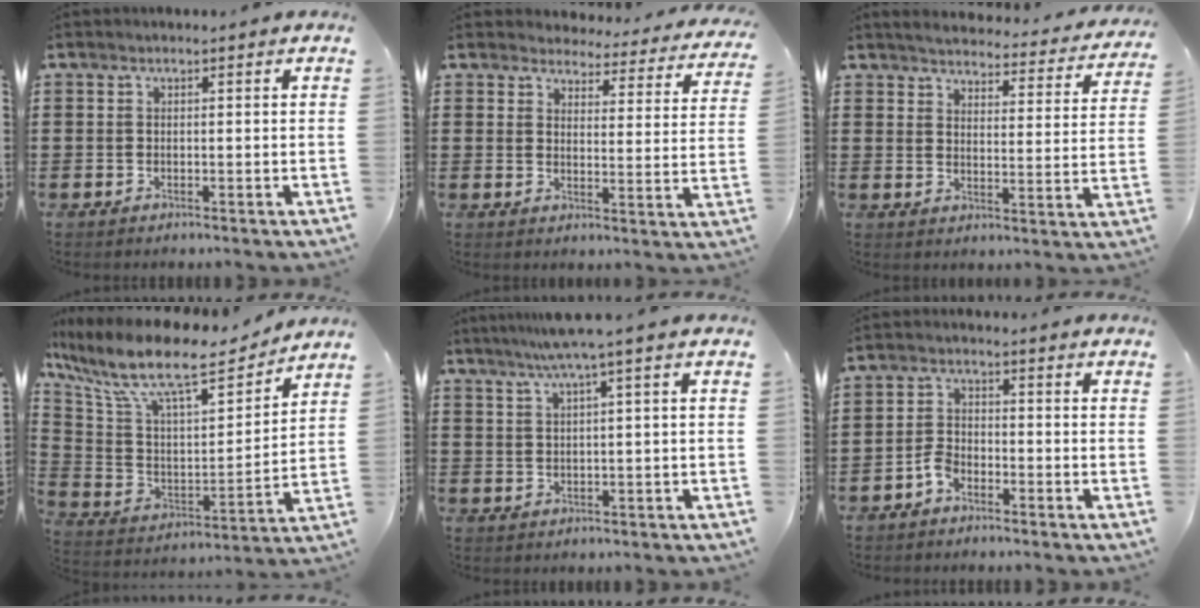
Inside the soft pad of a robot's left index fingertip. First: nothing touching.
{"total": 4.0, "force": [3.9, 0.5, 0.4], "torque": [-0.023, -0.034, 0.064]}
{"total": 3.5, "force": [3.5, 0.0, 0.7], "torque": [-0.033, -0.029, 0.055]}
{"total": 13.0, "force": [9.7, 2.8, 8.2], "torque": [-0.202, -0.060, 0.164]}
{"total": 4.5, "force": [2.4, -0.7, 3.8], "torque": [-0.075, -0.003, 0.040]}
{"total": 3.0, "force": [-2.3, 1.4, 1.3], "torque": [-0.036, 0.005, -0.049]}